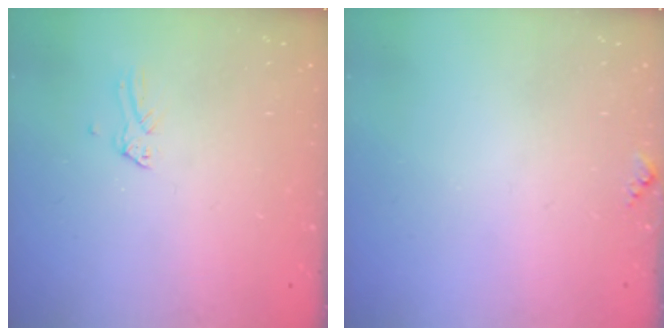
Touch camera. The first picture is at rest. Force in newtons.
{"total": 4.7, "press": 4.5, "slide": 1.2}